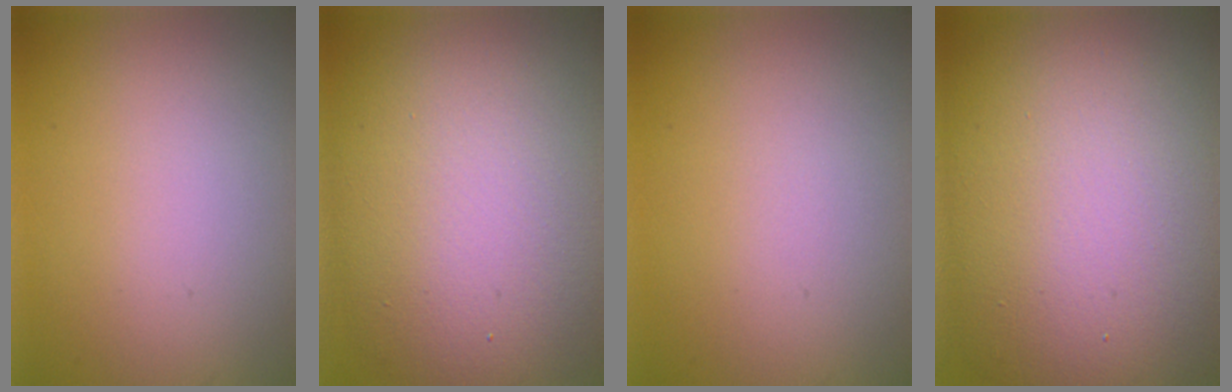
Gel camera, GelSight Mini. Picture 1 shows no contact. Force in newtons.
{"total": 15.6, "press": 15.6, "slide": 1.0}
{"total": 0.0}
{"total": 18.9, "press": 18.9, "slide": 1.2}